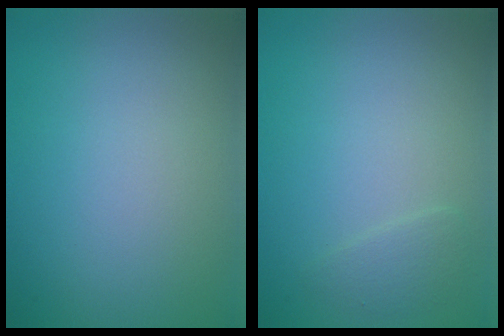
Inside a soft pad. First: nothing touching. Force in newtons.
{"total": 1.1, "press": 1.1, "slide": 0.0}